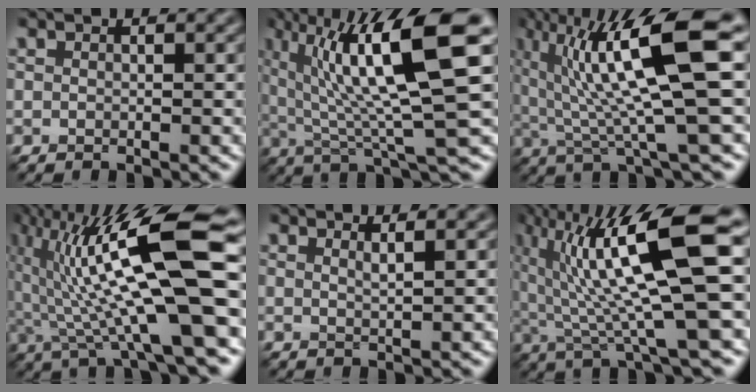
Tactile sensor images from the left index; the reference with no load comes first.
{"total": 13.1, "force": [4.5, 2.7, 12.0], "torque": [-0.187, 0.009, 0.078]}
{"total": 12.5, "force": [3.5, 2.5, 11.8], "torque": [-0.190, 0.005, 0.066]}
{"total": 15.8, "force": [2.5, 3.3, 15.3], "torque": [-0.260, 0.014, 0.045]}
{"total": 1.3, "force": [0.7, 0.4, 1.1], "torque": [-0.005, 0.002, 0.007]}
{"total": 14.0, "force": [3.7, 2.7, 13.3], "torque": [-0.223, 0.013, 0.070]}